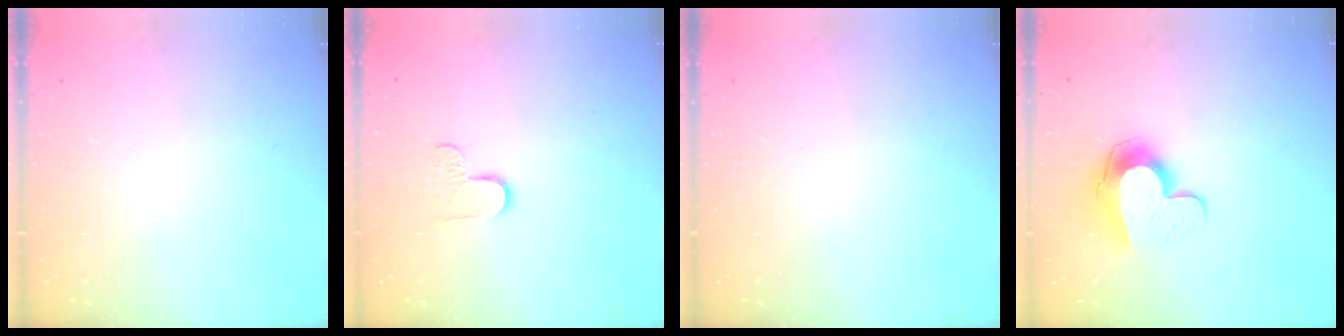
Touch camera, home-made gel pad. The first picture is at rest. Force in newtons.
{"total": 5.5, "press": 5.5, "slide": 0.4}
{"total": 0.0}
{"total": 10.9, "press": 10.9, "slide": 1.1}